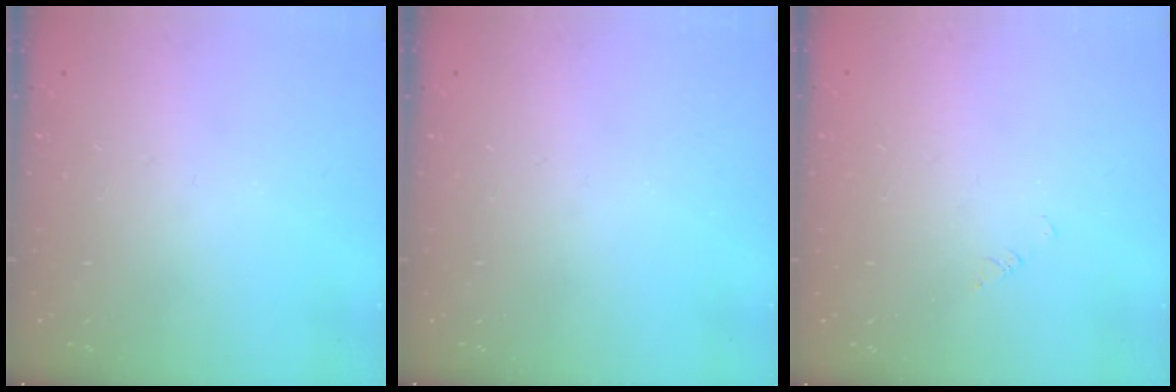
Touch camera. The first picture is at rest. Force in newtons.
{"total": 0.0}
{"total": 1.1, "press": 1.1, "slide": 0.1}